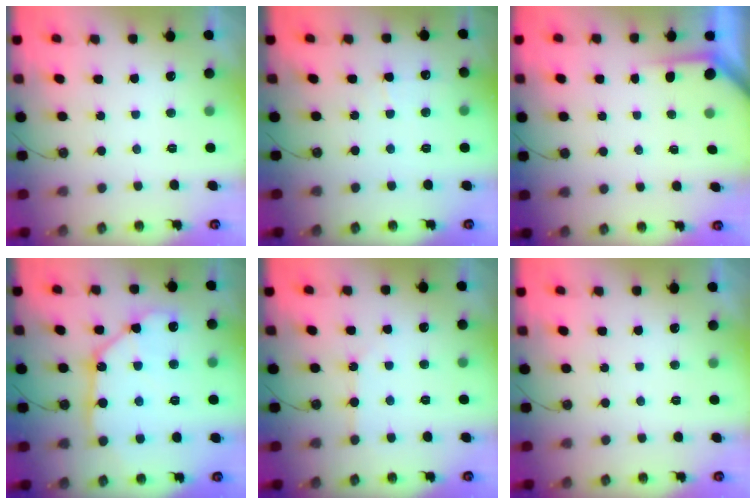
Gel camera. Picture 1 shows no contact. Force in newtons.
{"total": 4.8, "press": 4.8, "slide": 0.6}
{"total": 2.0, "press": 2.0, "slide": 0.2}
{"total": 13.4, "press": 13.3, "slide": 1.5}
{"total": 2.5, "press": 2.4, "slide": 0.4}
{"total": 0.0}